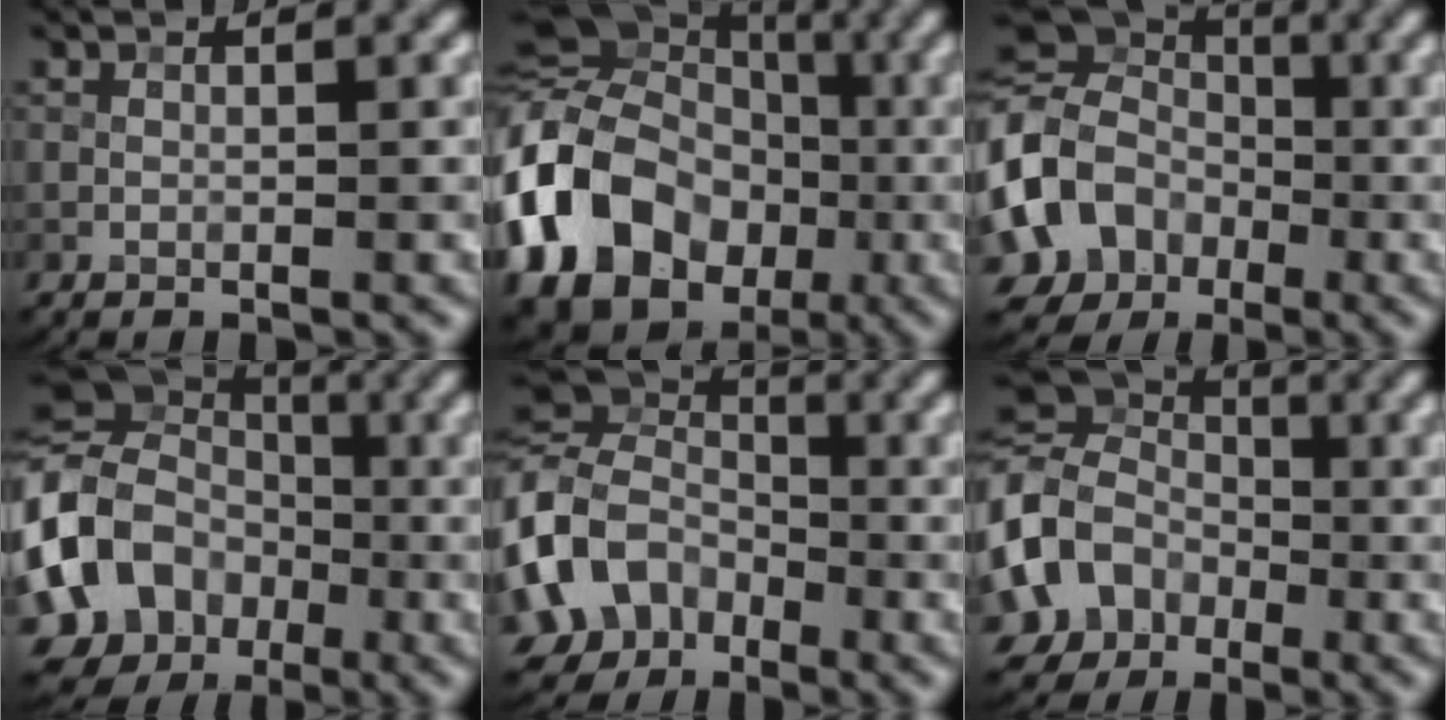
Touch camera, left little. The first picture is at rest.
{"total": 18.0, "force": [-4.6, 14.7, 9.3], "torque": [-0.216, -0.008, -0.112]}
{"total": 9.5, "force": [-2.0, 8.1, 4.5], "torque": [-0.109, -0.001, -0.050]}
{"total": 11.7, "force": [-2.6, 10.0, 5.5], "torque": [-0.131, -0.005, -0.065]}
{"total": 9.1, "force": [-2.6, 7.5, 4.3], "torque": [-0.114, 0.002, -0.066]}
{"total": 8.2, "force": [-1.9, 7.0, 3.8], "torque": [-0.094, 0.004, -0.051]}